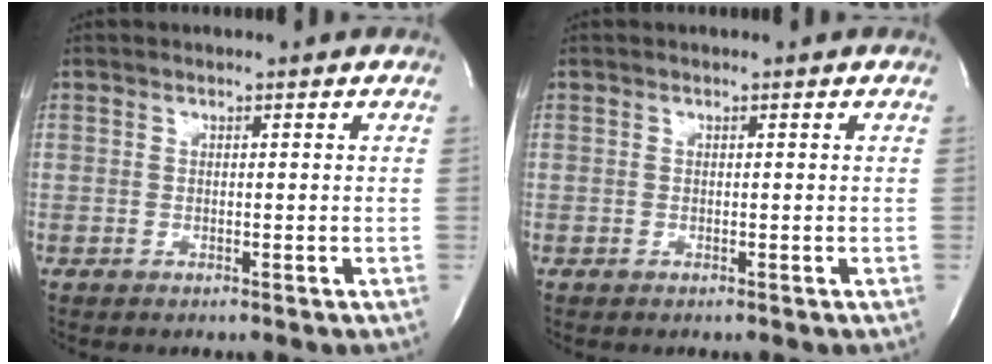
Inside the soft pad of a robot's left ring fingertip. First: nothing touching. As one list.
[{"total": 0.0}]